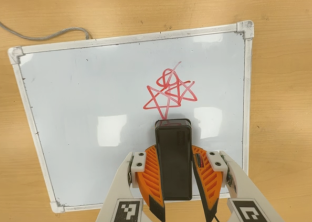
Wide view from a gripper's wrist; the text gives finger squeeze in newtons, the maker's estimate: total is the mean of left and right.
{"total": 9.5, "left": 8.2, "right": 10.7}